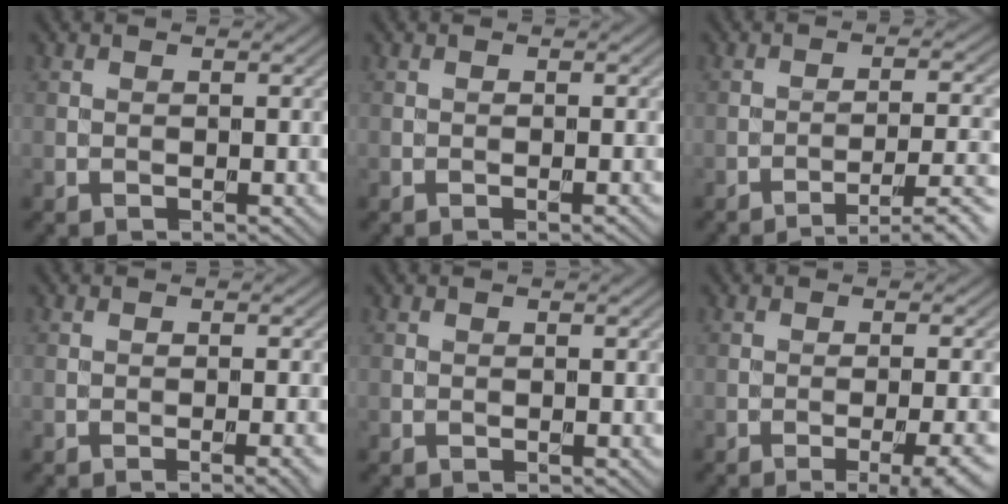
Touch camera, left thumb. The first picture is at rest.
{"total": 1.0, "force": [-0.5, 0.1, 0.9], "torque": [-0.014, -0.001, -0.008]}
{"total": 6.6, "force": [-4.4, 1.2, 4.8], "torque": [-0.078, 0.007, -0.064]}
{"total": 2.4, "force": [-1.0, 0.4, 2.1], "torque": [-0.026, 0.004, -0.019]}
{"total": 0.0}
{"total": 5.6, "force": [-2.8, 1.1, 4.8], "torque": [-0.067, 0.005, -0.039]}